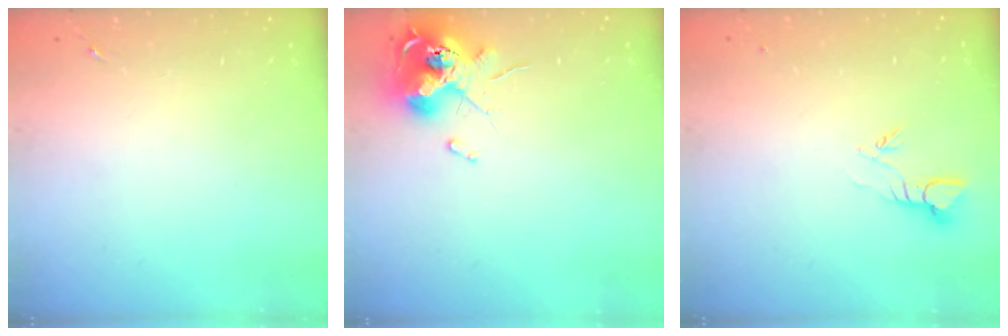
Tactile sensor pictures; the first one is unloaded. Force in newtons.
{"total": 12.4, "press": 12.3, "slide": 1.1}
{"total": 3.8, "press": 3.8, "slide": 0.3}